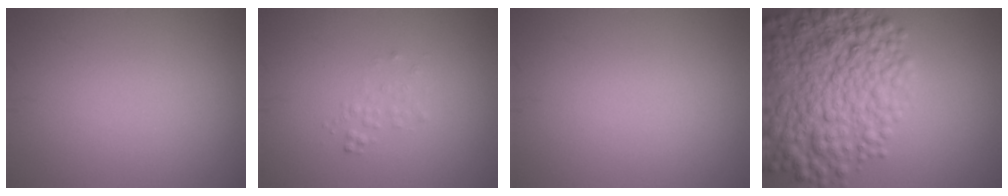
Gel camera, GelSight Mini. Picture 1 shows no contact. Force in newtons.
{"total": 0.9, "press": 0.9, "slide": 0.1}
{"total": 0.0}
{"total": 9.6, "press": 9.6, "slide": 0.3}